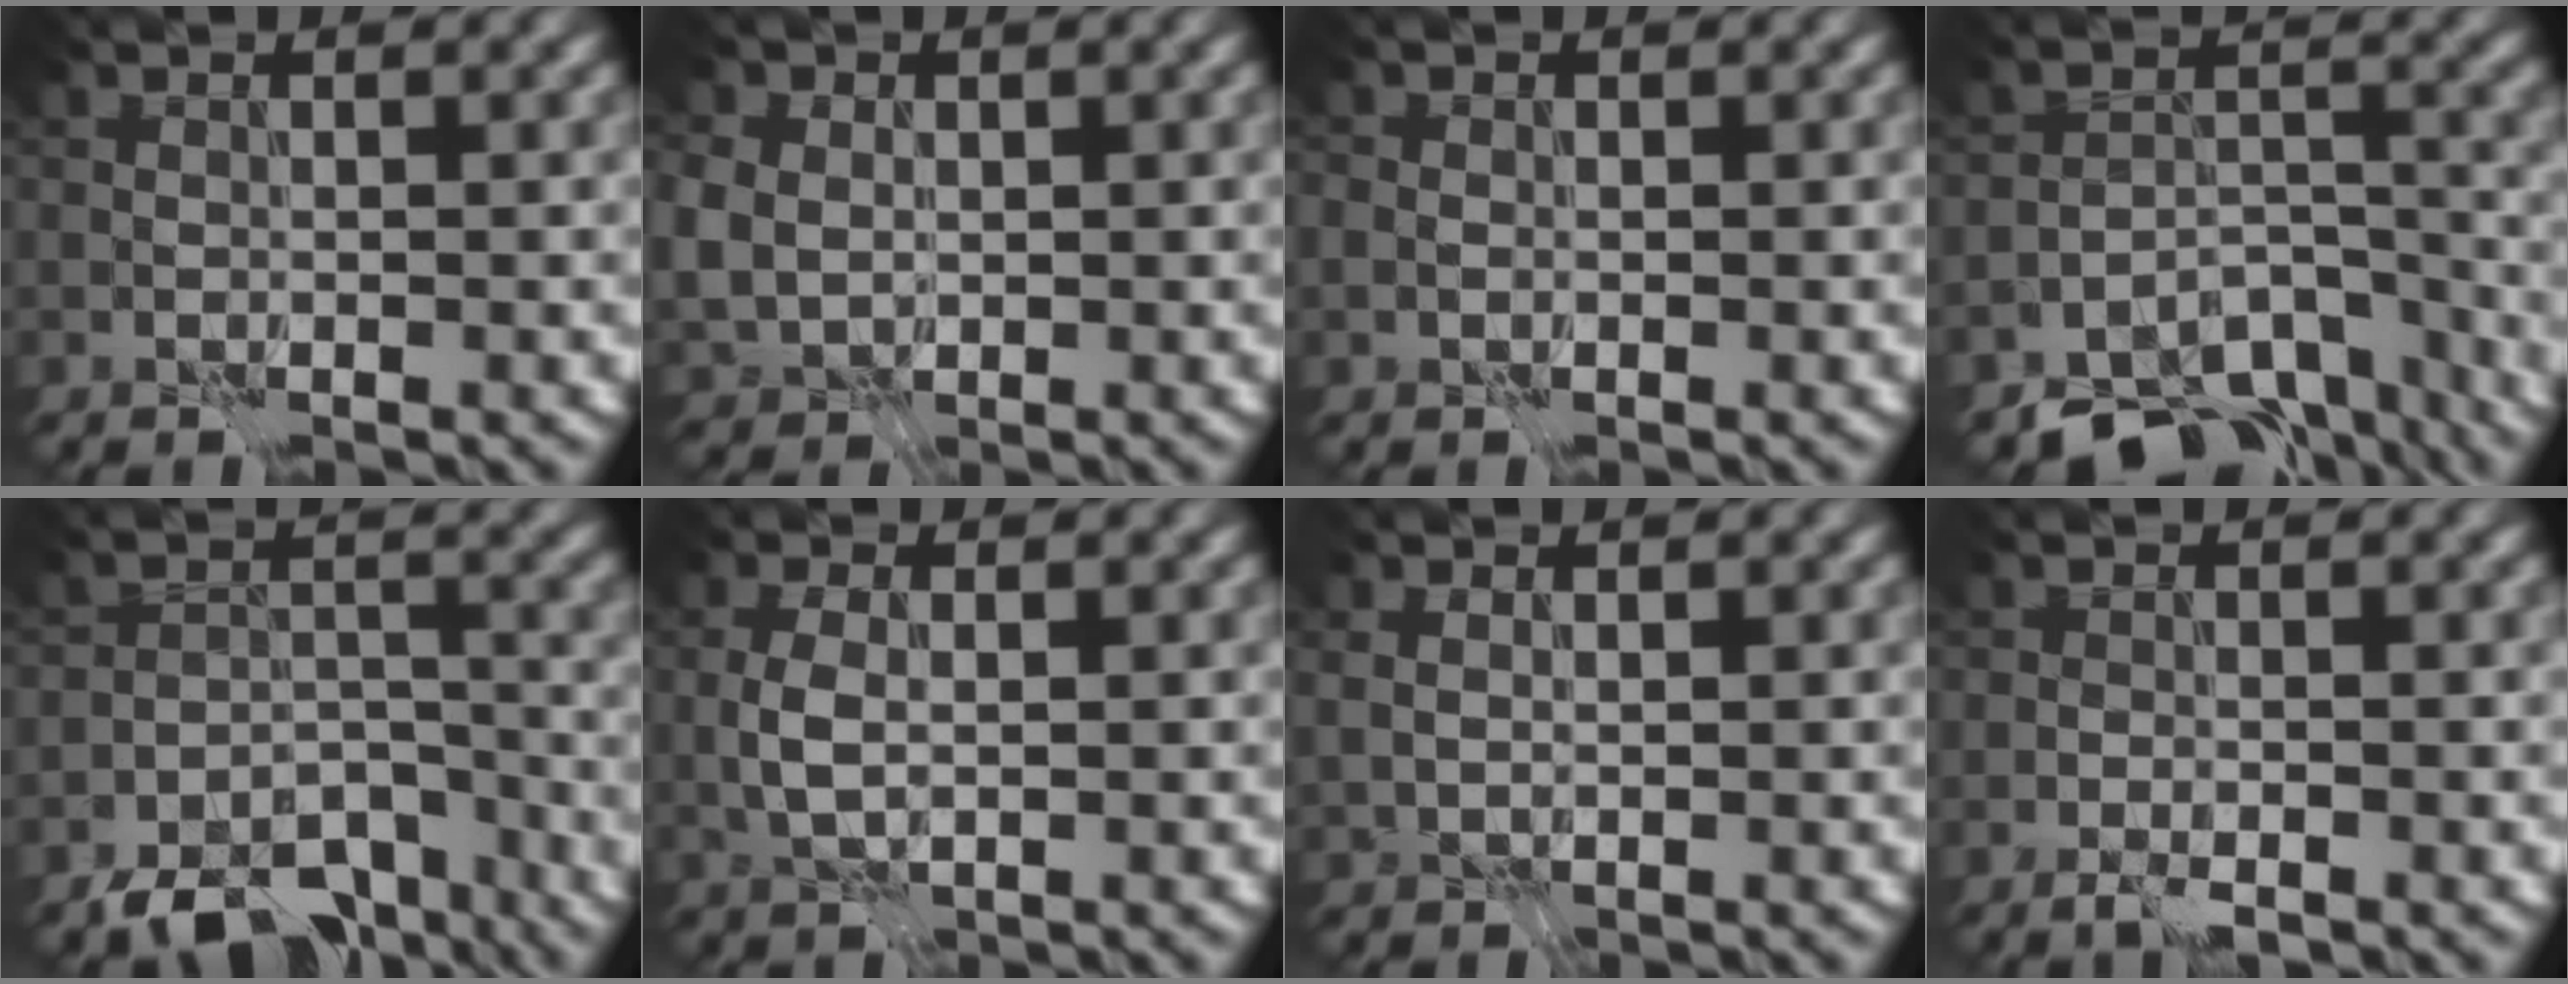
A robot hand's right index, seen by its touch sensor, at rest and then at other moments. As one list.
[{"total": 4.0, "force": [0.5, 3.5, 1.8], "torque": [-0.059, 0.004, 0.010]}, {"total": 0.8, "force": [-0.2, 0.7, 0.2], "torque": [-0.001, -0.003, -0.007]}, {"total": 9.5, "force": [-8.4, 3.6, 2.7], "torque": [-0.025, -0.005, -0.118]}, {"total": 7.9, "force": [-6.4, 3.4, 3.0], "torque": [-0.035, -0.010, -0.105]}, {"total": 2.2, "force": [0.0, 1.2, 1.8], "torque": [-0.045, -0.002, 0.002]}, {"total": 1.3, "force": [0.6, 1.0, 0.6], "torque": [-0.014, -0.001, 0.017]}, {"total": 1.4, "force": [-1.1, 0.2, 0.8], "torque": [-0.016, -0.003, -0.022]}]